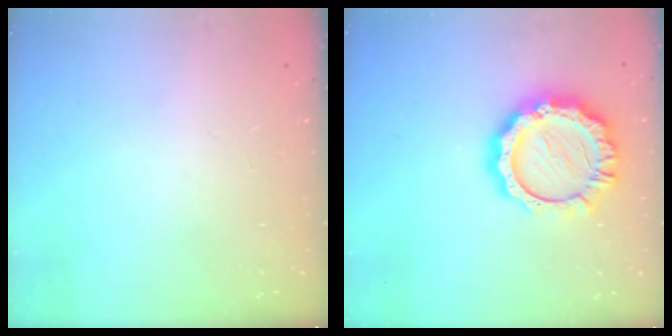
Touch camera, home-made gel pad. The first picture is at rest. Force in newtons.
{"total": 14.4, "press": 14.3, "slide": 1.2}